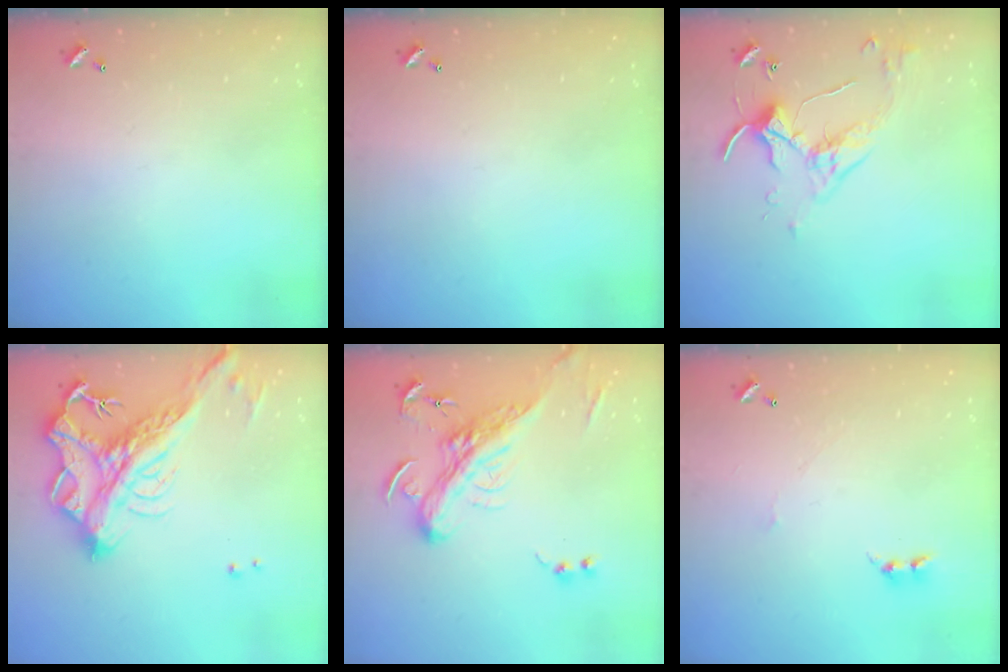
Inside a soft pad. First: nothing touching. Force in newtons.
{"total": 0.0}
{"total": 3.9, "press": 3.9, "slide": 0.1}
{"total": 11.6, "press": 11.4, "slide": 2.4}
{"total": 4.5, "press": 4.2, "slide": 1.6}
{"total": 0.9, "press": 0.8, "slide": 0.4}